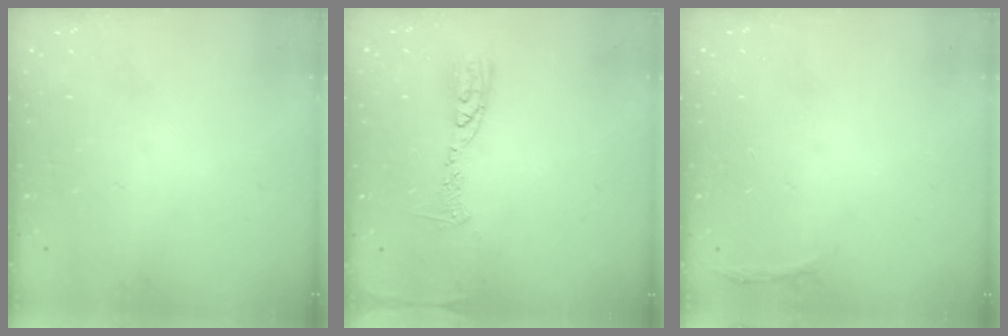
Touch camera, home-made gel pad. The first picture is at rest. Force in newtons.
{"total": 8.8, "press": 8.8, "slide": 0.9}
{"total": 3.0, "press": 1.9, "slide": 2.3}